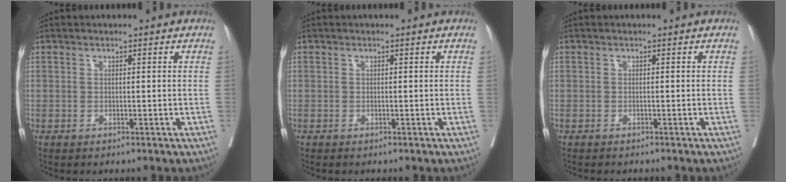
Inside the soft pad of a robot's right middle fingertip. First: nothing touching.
{"total": 0.0}
{"total": 1.9, "force": [-1.7, 0.4, 0.7], "torque": [-0.013, -0.002, -0.020]}